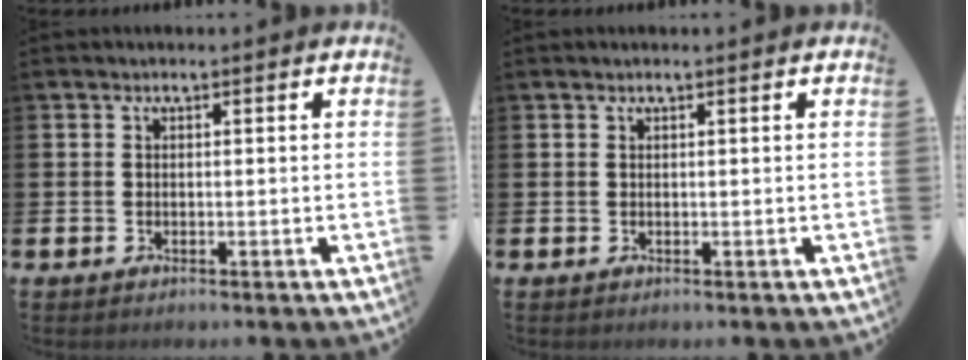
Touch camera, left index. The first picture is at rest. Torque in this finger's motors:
{"motor_torque": [0.09, -0.09, 0.04, 0.01]}